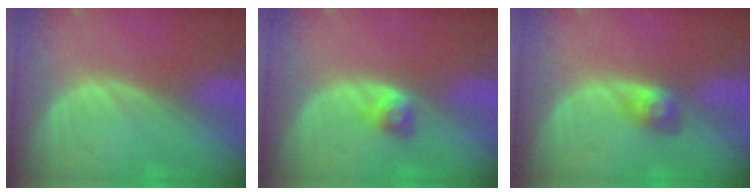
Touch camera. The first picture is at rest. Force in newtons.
{"total": 2.7, "press": 2.4, "slide": 1.1}
{"total": 3.1, "press": 2.7, "slide": 1.5}